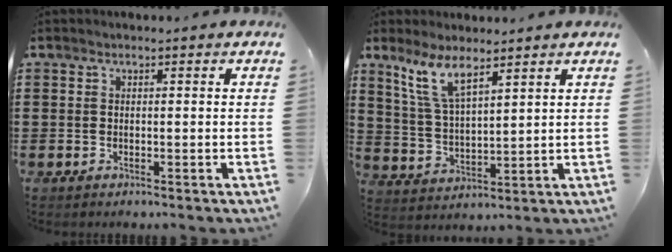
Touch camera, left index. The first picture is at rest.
{"total": 7.2, "force": [5.2, 1.8, 4.8], "torque": [-0.108, -0.007, 0.094]}